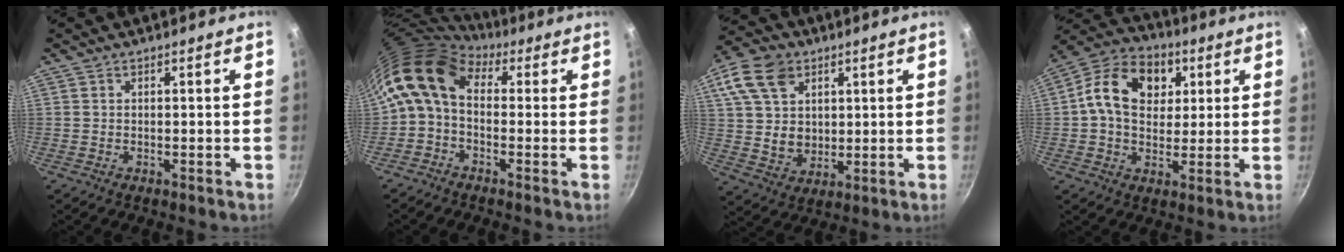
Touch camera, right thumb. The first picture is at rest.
{"total": 10.6, "force": [1.8, 7.1, 7.7], "torque": [-0.135, 0.025, 0.010]}
{"total": 16.2, "force": [6.5, 12.2, 8.5], "torque": [-0.149, -0.004, 0.125]}
{"total": 15.2, "force": [3.6, 11.3, 9.6], "torque": [-0.139, 0.010, 0.041]}